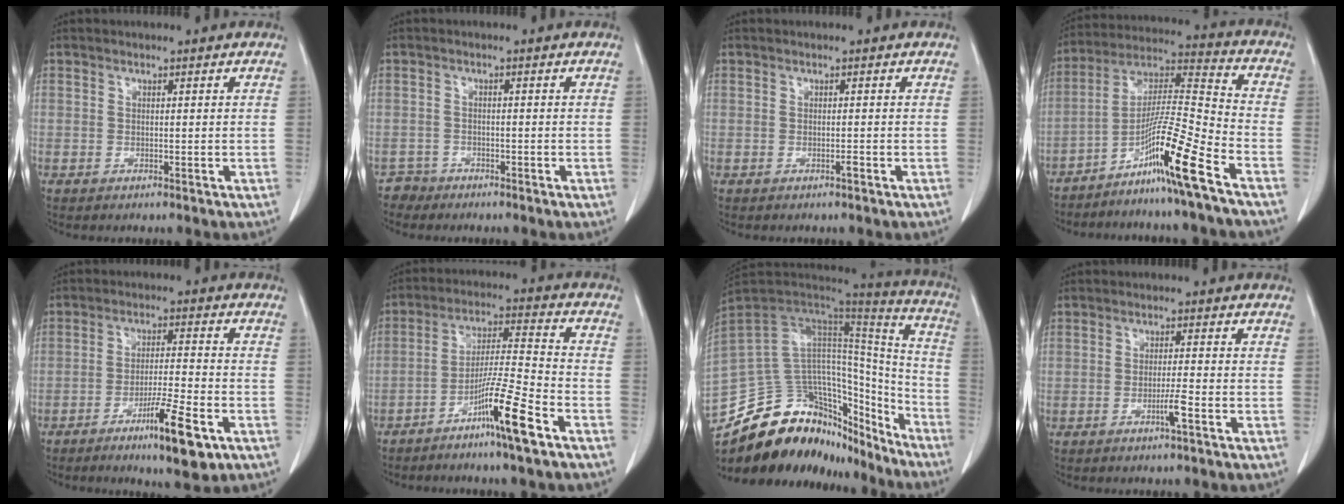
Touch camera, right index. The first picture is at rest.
{"total": 2.0, "force": [-1.6, 0.9, -1.0], "torque": [0.018, 0.004, -0.033]}
{"total": 0.5, "force": [-0.4, 0.0, 0.3], "torque": [-0.007, 0.000, -0.008]}
{"total": 13.6, "force": [-8.5, -2.1, 10.5], "torque": [-0.198, -0.009, -0.155]}
{"total": 9.6, "force": [-5.2, 0.9, 8.0], "torque": [-0.132, -0.013, -0.082]}
{"total": 10.5, "force": [-6.4, -0.6, 8.3], "torque": [-0.151, -0.010, -0.118]}
{"total": 33.1, "force": [-25.9, 13.3, 15.9], "torque": [-0.255, 0.018, -0.382]}
{"total": 2.5, "force": [-1.4, -0.4, 2.1], "torque": [-0.040, -0.003, -0.026]}